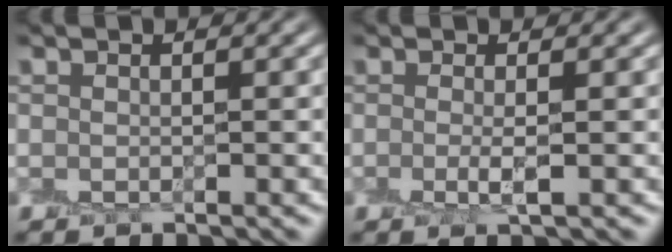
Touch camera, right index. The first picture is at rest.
{"total": 1.6, "force": [-0.1, 0.1, 1.6], "torque": [-0.036, -0.006, -0.007]}